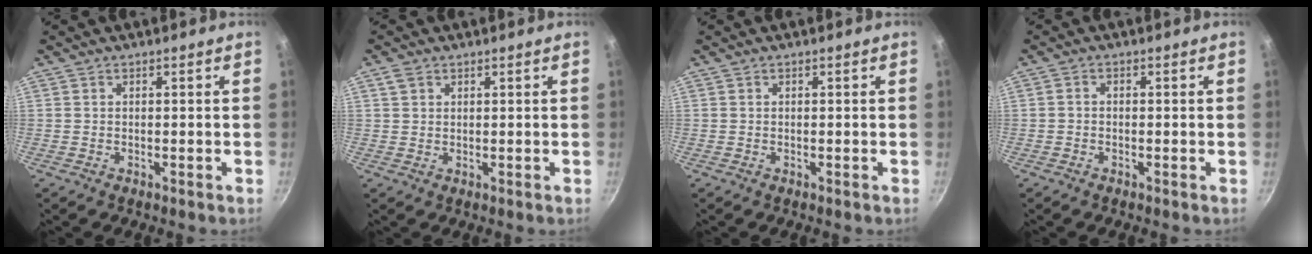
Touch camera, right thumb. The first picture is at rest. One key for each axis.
{"total": 2.2, "fx": 1.1, "fy": 1.6, "fz": 1.0, "tx": -0.014, "ty": -0.001, "tz": 0.021}
{"total": 0.0}
{"total": 1.0, "fx": -0.4, "fy": 0.7, "fz": 0.6, "tx": -0.013, "ty": 0.006, "tz": -0.010}